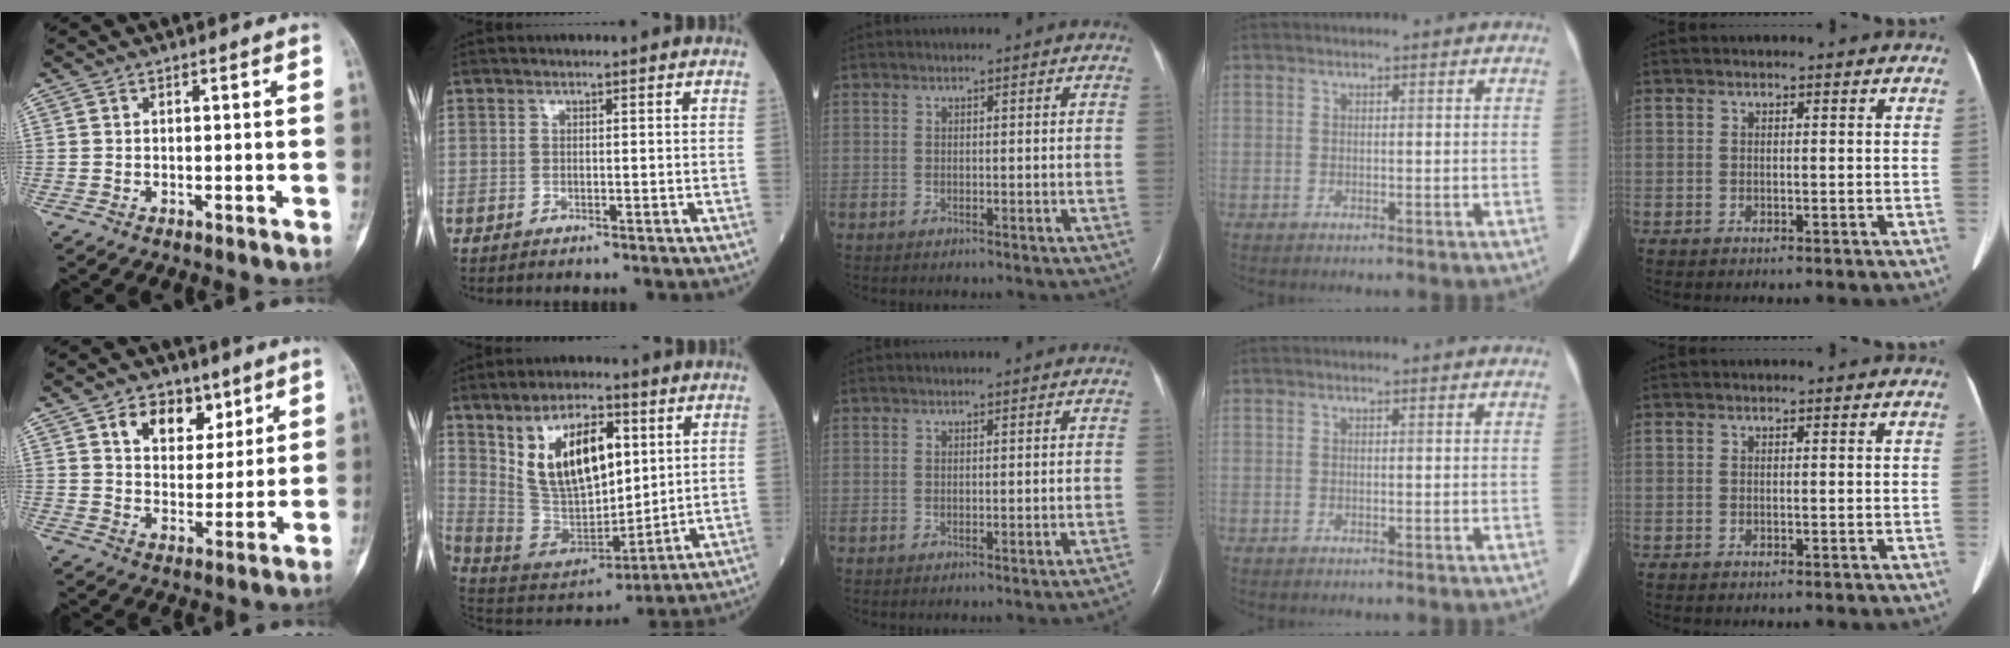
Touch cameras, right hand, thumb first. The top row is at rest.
{"thumb": {"total": 9.5, "force": [5.0, 6.4, 5.0], "torque": [-0.043, -0.023, 0.082]}, "index": {"total": 15.9, "force": [5.7, 7.2, 13.1], "torque": [-0.244, 0.011, 0.117]}, "middle": {"total": 2.9, "force": [-2.6, -0.6, 1.0], "torque": [-0.003, -0.003, -0.028]}}